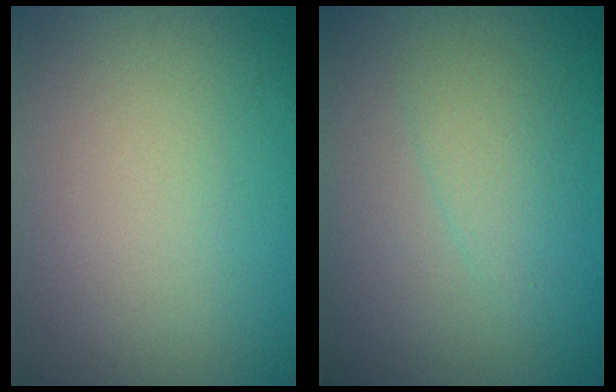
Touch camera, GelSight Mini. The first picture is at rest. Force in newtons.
{"total": 1.8, "press": 1.8, "slide": 0.1}